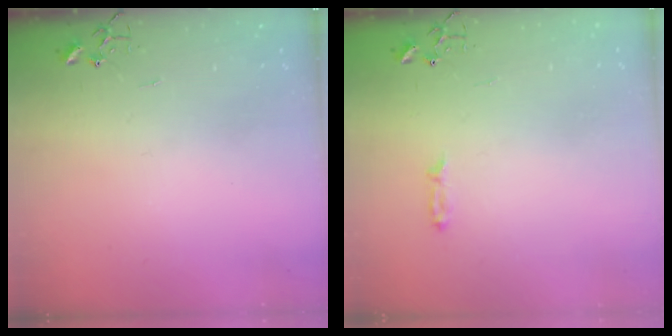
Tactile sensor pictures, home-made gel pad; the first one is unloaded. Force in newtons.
{"total": 3.4, "press": 3.3, "slide": 0.5}